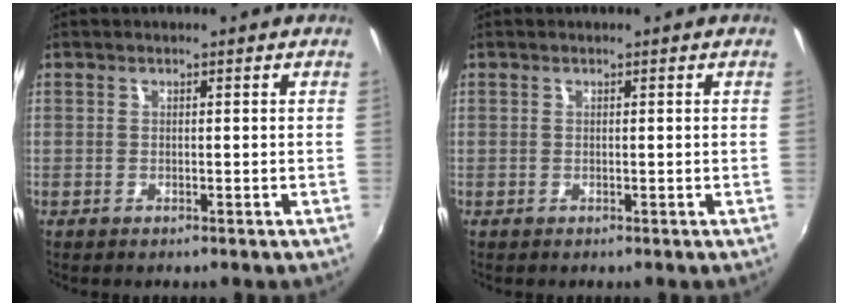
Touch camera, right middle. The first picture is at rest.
{"total": 0.0}